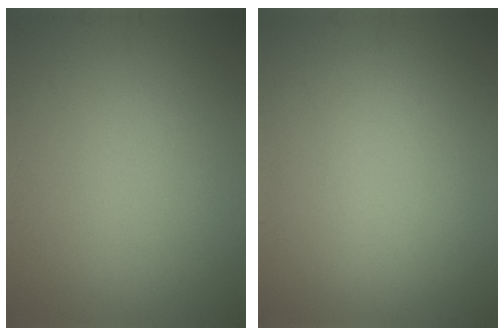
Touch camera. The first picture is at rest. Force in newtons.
{"total": 0.0}